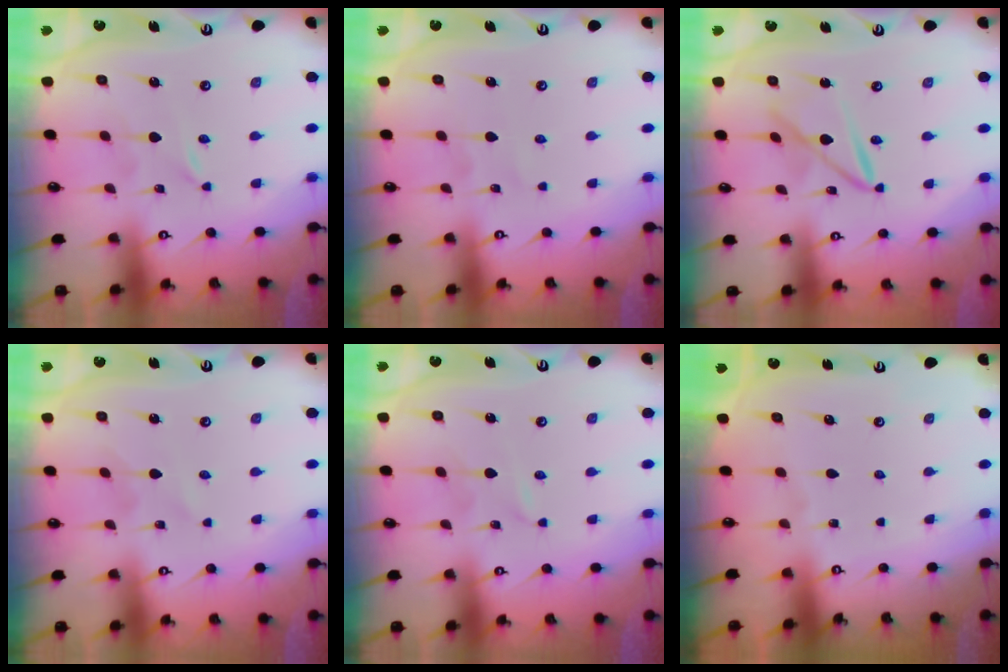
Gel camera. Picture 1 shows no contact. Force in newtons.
{"total": 2.1, "press": 2.0, "slide": 0.3}
{"total": 7.6, "press": 7.6, "slide": 0.6}
{"total": 1.4, "press": 1.4, "slide": 0.1}
{"total": 1.1, "press": 1.1, "slide": 0.1}
{"total": 0.0}